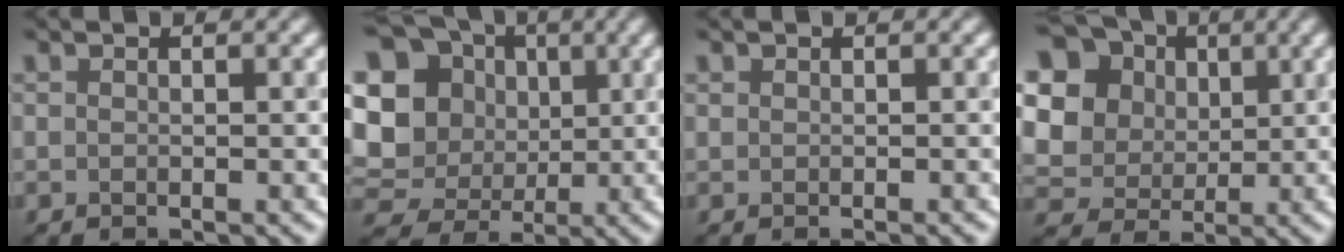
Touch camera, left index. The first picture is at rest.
{"total": 17.4, "force": [3.3, 16.0, 6.0], "torque": [-0.181, 0.010, 0.049]}
{"total": 0.0}
{"total": 15.7, "force": [5.3, 13.7, 5.6], "torque": [-0.181, 0.023, 0.091]}